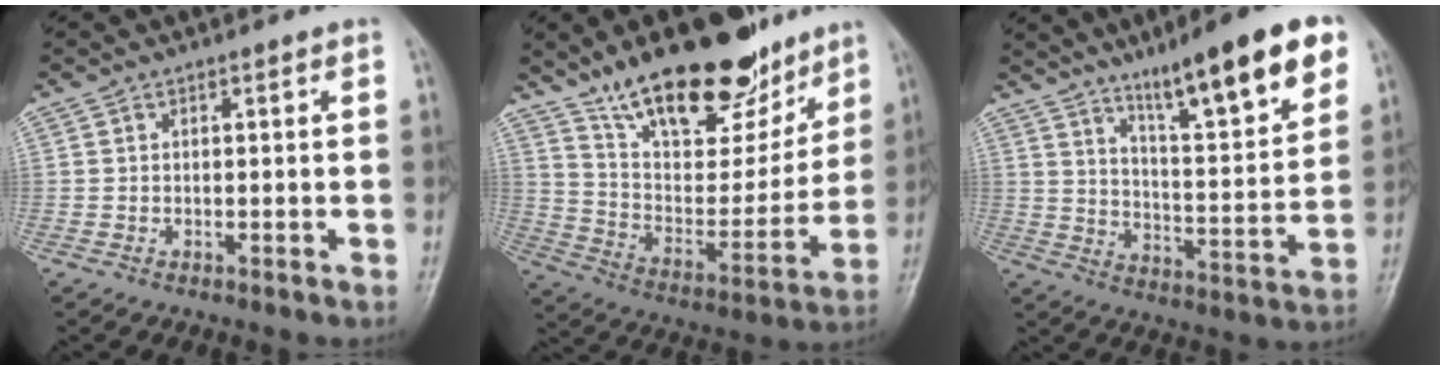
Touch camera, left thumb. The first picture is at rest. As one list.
[{"total": 24.6, "force": [17.0, 10.6, 14.3], "torque": [-0.176, -0.077, 0.279]}, {"total": 18.8, "force": [11.7, 3.4, 14.4], "torque": [-0.187, -0.051, 0.183]}]